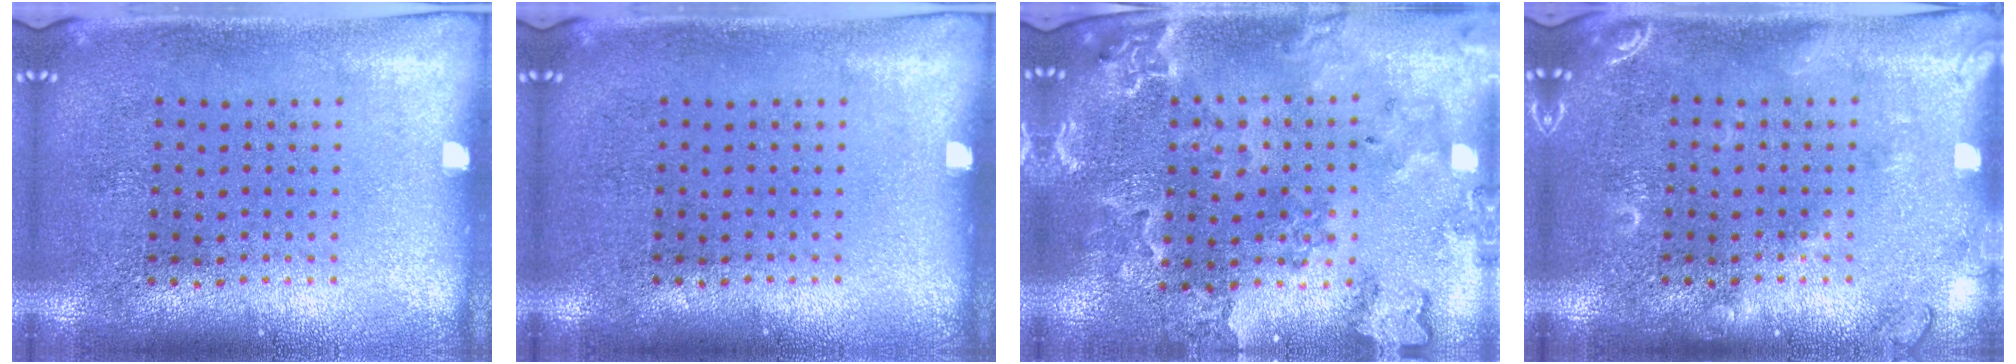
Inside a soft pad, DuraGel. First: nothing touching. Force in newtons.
{"total": 0.0}
{"total": 1.7, "press": 1.7, "slide": 0.3}
{"total": 2.0, "press": 2.0, "slide": 0.3}